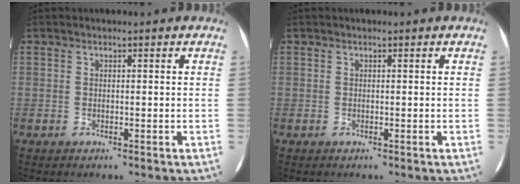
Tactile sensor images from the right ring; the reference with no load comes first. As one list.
[{"total": 0.0}]